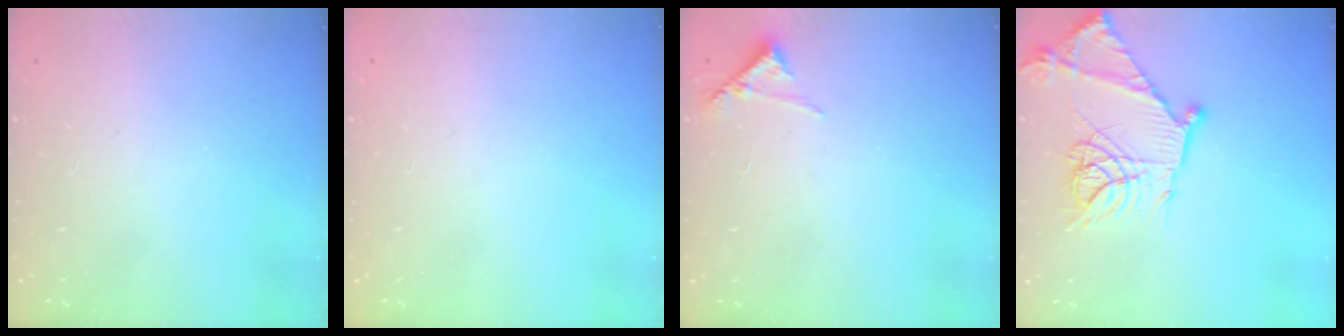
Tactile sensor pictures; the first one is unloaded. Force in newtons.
{"total": 0.0}
{"total": 6.4, "press": 6.4, "slide": 0.2}
{"total": 16.5, "press": 16.4, "slide": 1.1}